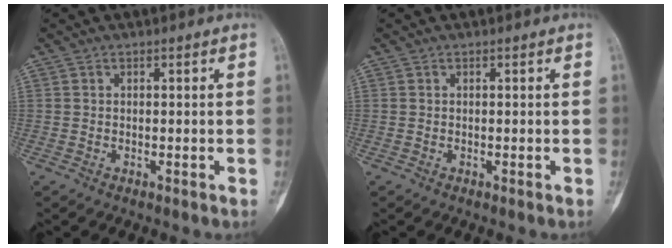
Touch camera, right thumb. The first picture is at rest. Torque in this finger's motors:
{"motor_torque": [0.02, 0.01, 0.01, -0.06, 0.02]}